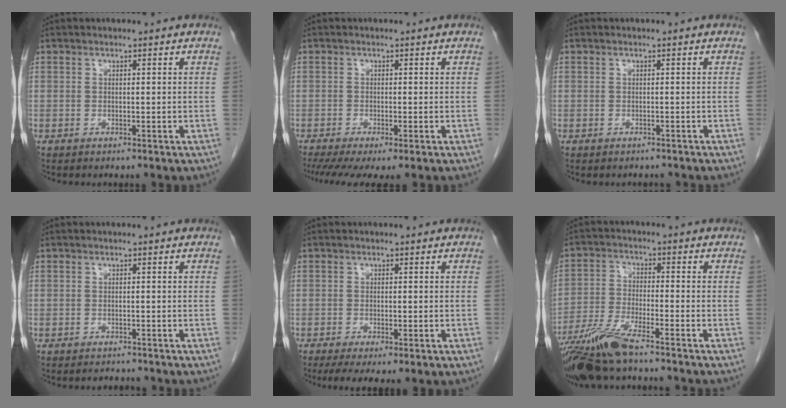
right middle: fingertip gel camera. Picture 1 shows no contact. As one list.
[{"total": 6.6, "force": [-4.6, 1.0, 4.5], "torque": [-0.068, -0.016, -0.079]}, {"total": 1.1, "force": [-1.0, 0.5, 0.1], "torque": [-0.006, 0.000, -0.014]}, {"total": 1.1, "force": [-1.1, 0.3, 0.1], "torque": [-0.005, -0.003, -0.014]}, {"total": 6.5, "force": [-4.1, 2.1, 4.6], "torque": [-0.070, -0.018, -0.061]}, {"total": 9.5, "force": [-7.4, 0.7, 5.9], "torque": [-0.122, -0.029, -0.141]}]